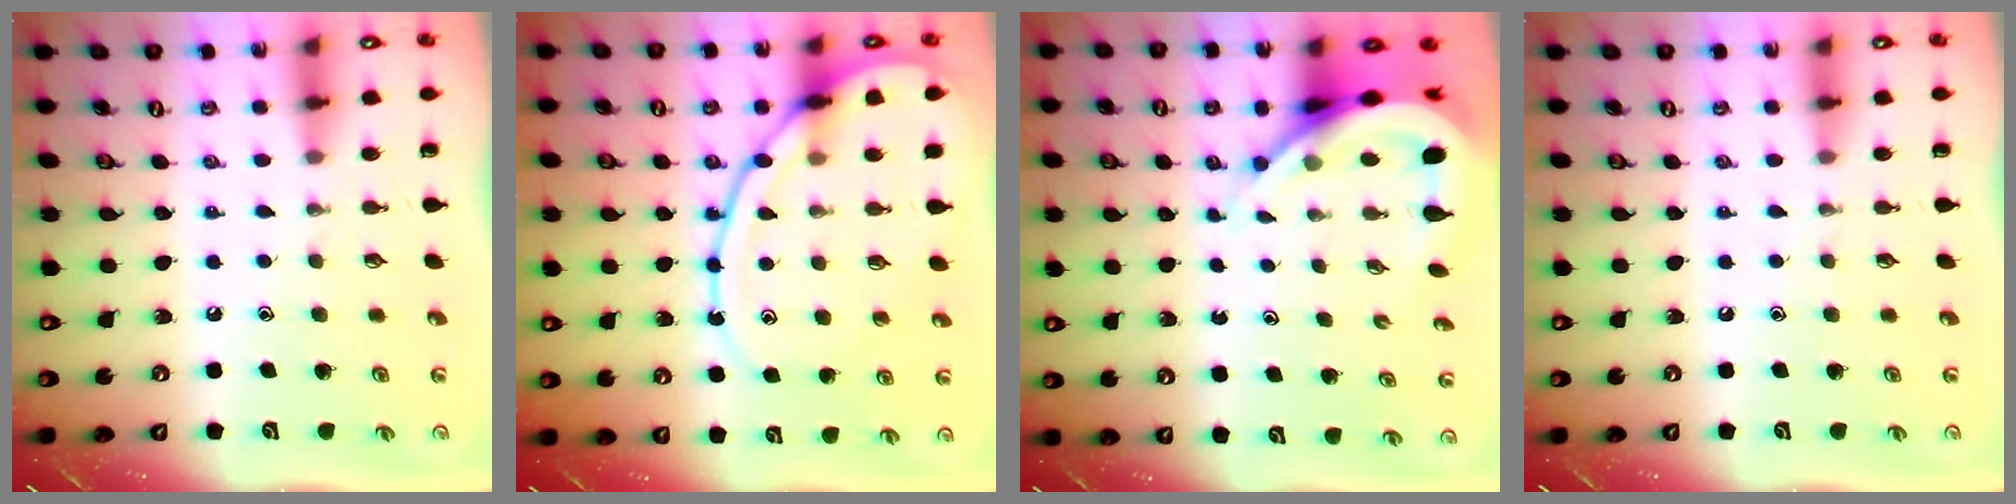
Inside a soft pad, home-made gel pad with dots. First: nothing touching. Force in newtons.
{"total": 14.1, "press": 14.1, "slide": 1.1}
{"total": 9.2, "press": 9.2, "slide": 1.2}
{"total": 0.0}